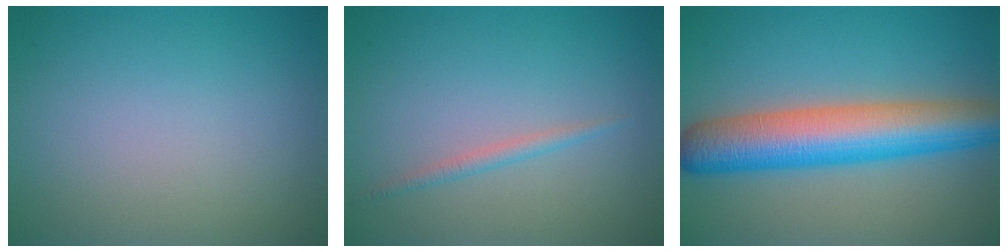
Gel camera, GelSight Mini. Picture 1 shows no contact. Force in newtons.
{"total": 1.1, "press": 1.1, "slide": 0.1}
{"total": 9.1, "press": 9.1, "slide": 0.2}